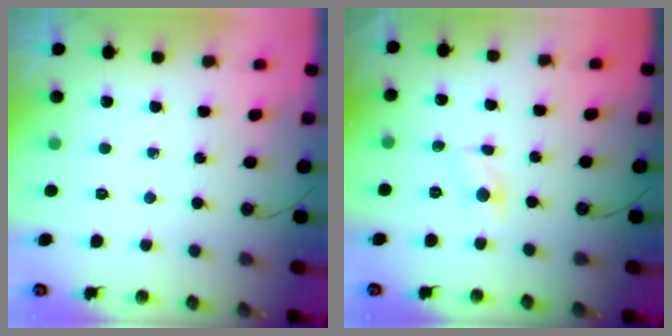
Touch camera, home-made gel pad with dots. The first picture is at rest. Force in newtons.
{"total": 2.3, "press": 2.3, "slide": 0.2}